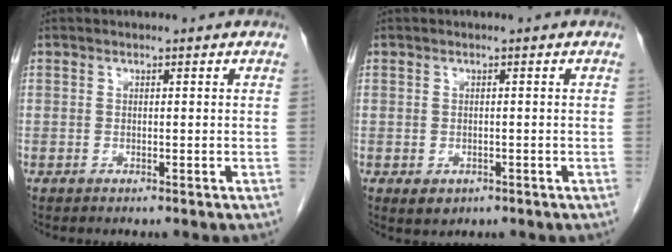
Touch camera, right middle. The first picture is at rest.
{"total": 1.9, "force": [-0.8, 1.4, 0.9], "torque": [-0.013, 0.001, 0.000]}